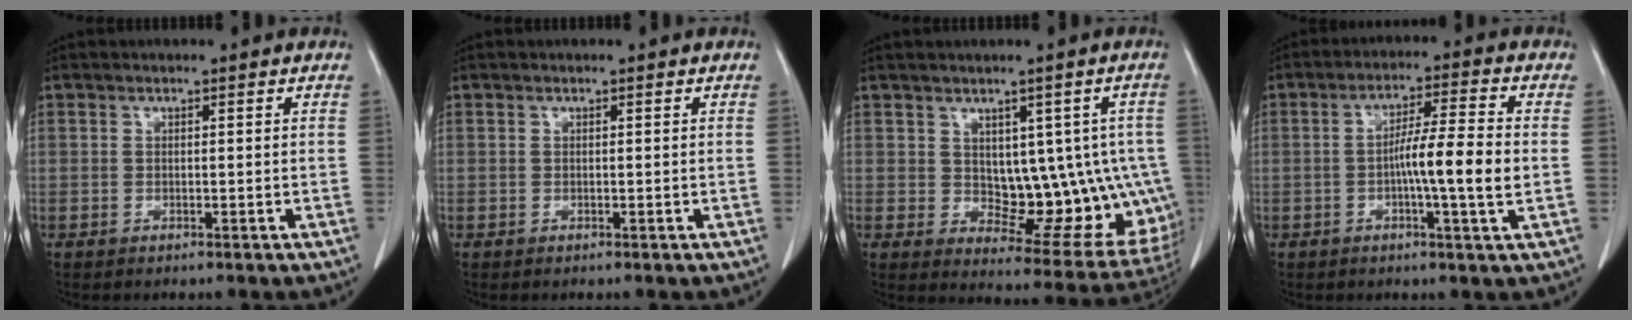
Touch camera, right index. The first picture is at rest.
{"total": 0.0}
{"total": 13.6, "force": [0.3, 7.3, 11.5], "torque": [-0.117, 0.009, 0.025]}
{"total": 8.7, "force": [-1.1, -0.3, 8.7], "torque": [-0.142, 0.000, -0.024]}